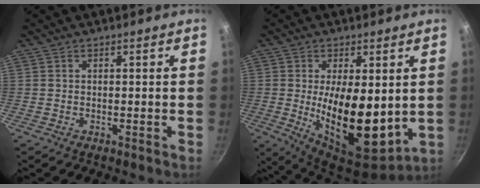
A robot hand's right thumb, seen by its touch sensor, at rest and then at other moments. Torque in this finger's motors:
{"motor_torque": [2.24, 2.66, 2.24, -0.13, 0.25]}